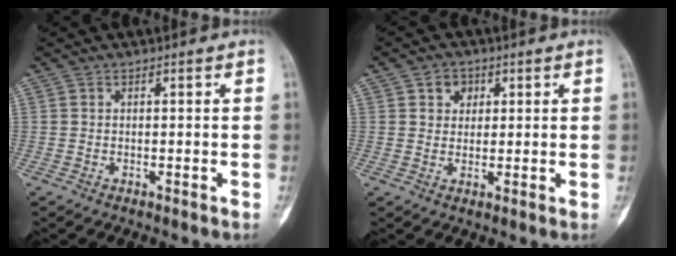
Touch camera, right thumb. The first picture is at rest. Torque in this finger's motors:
{"motor_torque": [-0.43, 0.82, -0.07, 0.02, 0.05]}